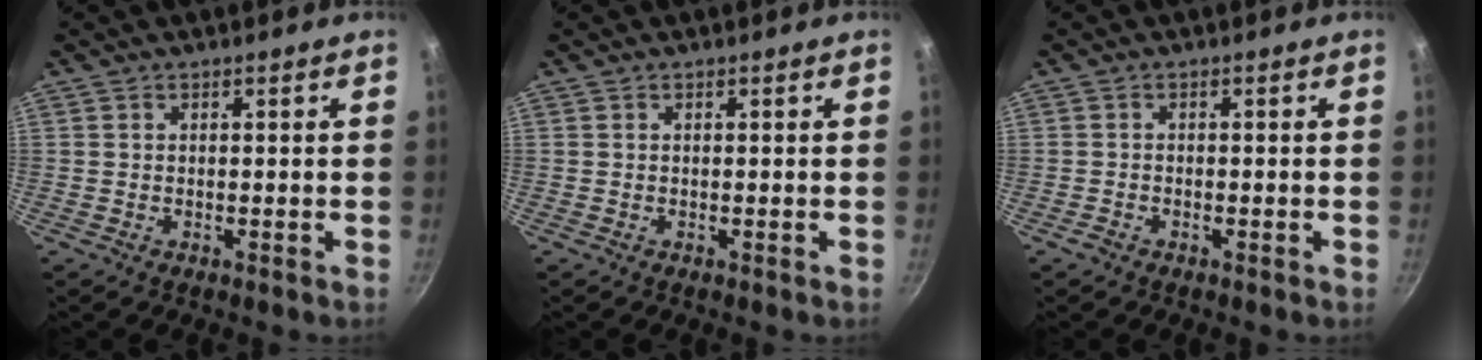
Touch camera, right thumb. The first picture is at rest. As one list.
[{"total": 0.0}, {"total": 1.2, "force": [-0.9, 0.6, 0.5], "torque": [-0.017, 0.008, -0.018]}]